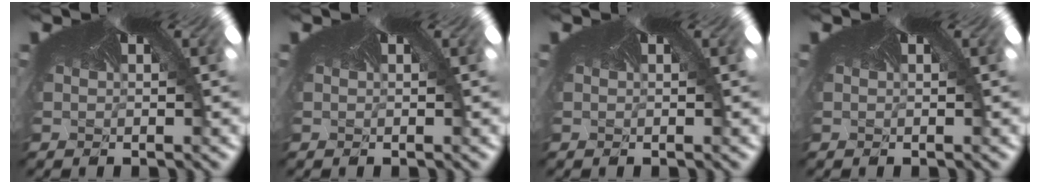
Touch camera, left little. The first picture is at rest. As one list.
[{"total": 0.0}, {"total": 0.0}, {"total": 0.0}]